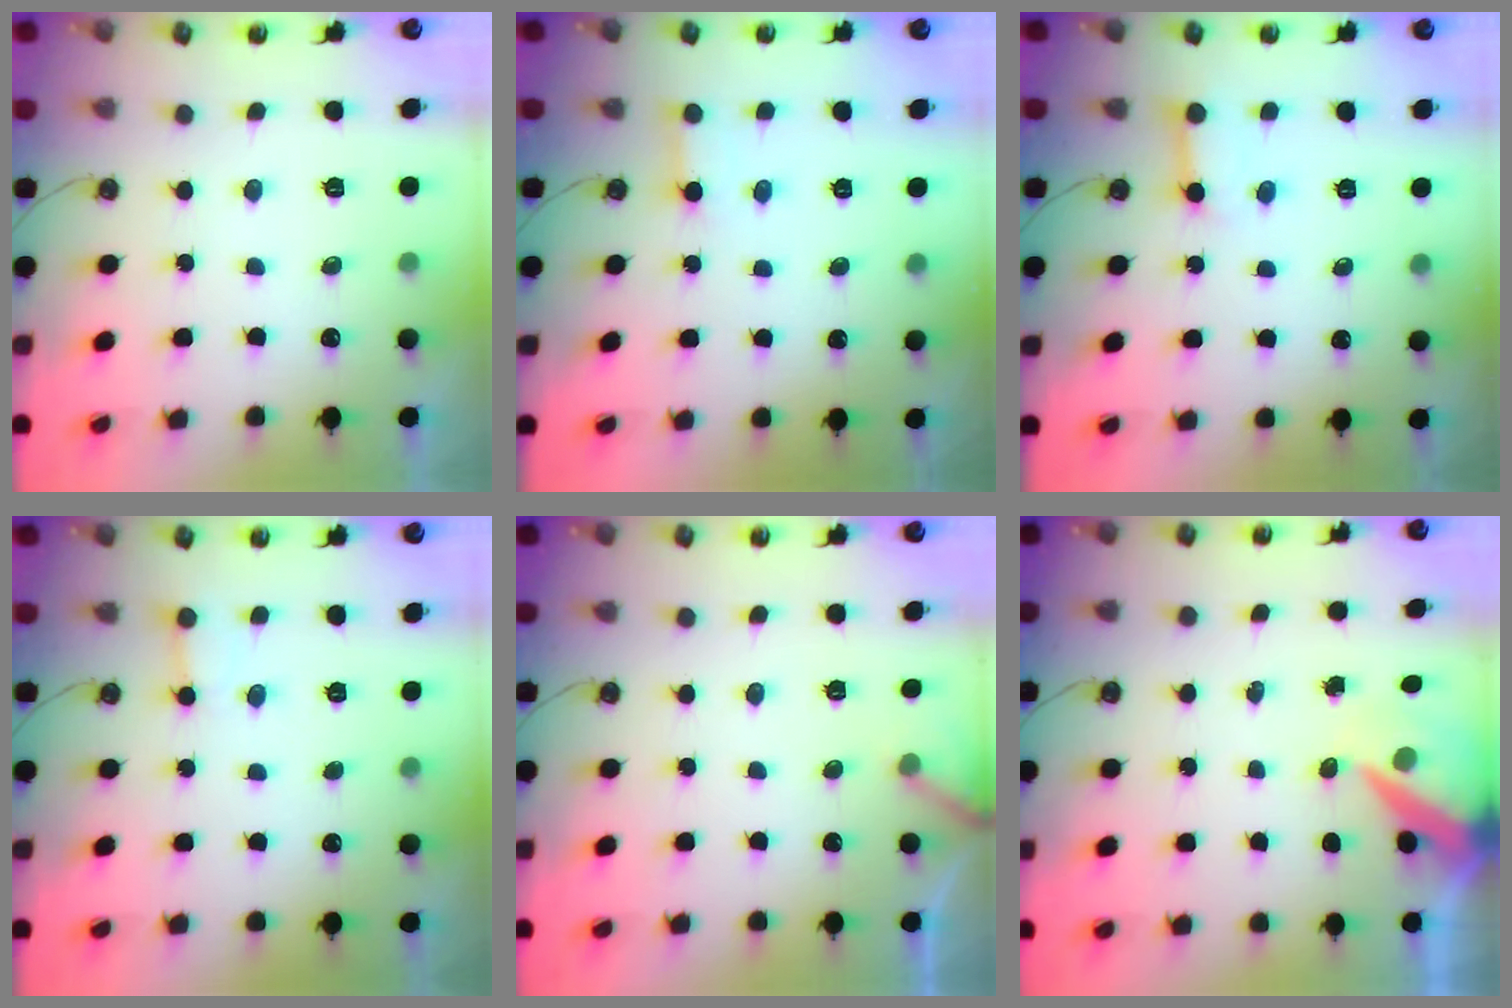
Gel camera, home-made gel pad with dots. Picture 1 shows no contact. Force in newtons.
{"total": 2.3, "press": 2.3, "slide": 0.2}
{"total": 5.2, "press": 5.1, "slide": 0.6}
{"total": 2.2, "press": 2.2, "slide": 0.2}
{"total": 3.6, "press": 3.5, "slide": 0.3}
{"total": 8.4, "press": 8.3, "slide": 1.0}